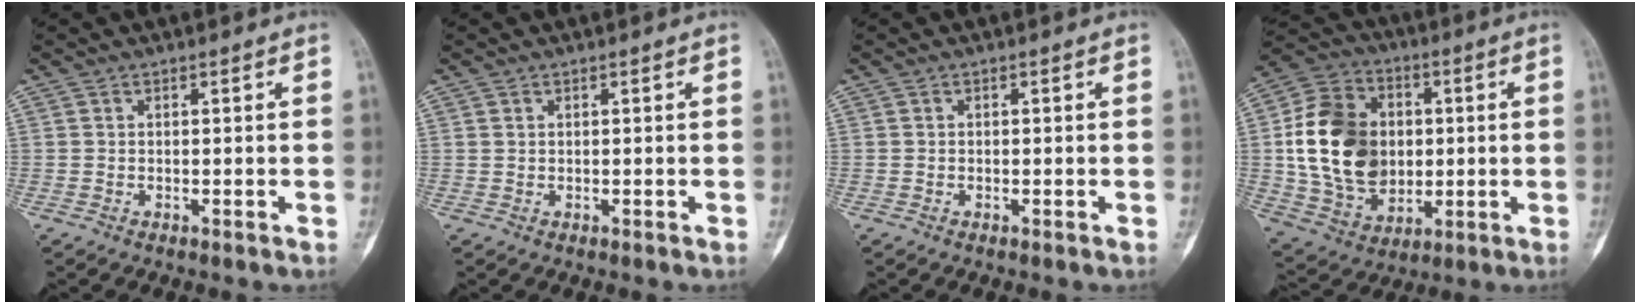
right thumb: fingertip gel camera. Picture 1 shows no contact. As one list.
[{"total": 0.6, "force": [0.3, 0.5, 0.2], "torque": [0.001, 0.000, 0.006]}, {"total": 0.0}, {"total": 20.4, "force": [1.1, 15.7, 13.0], "torque": [-0.214, 0.009, 0.030]}]